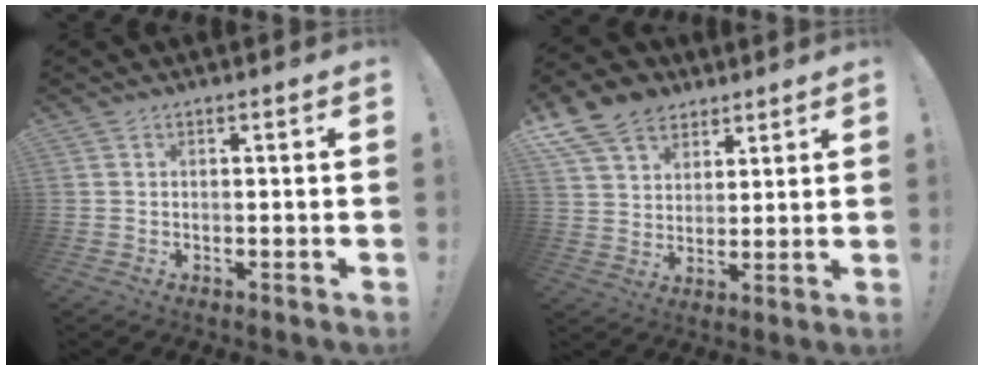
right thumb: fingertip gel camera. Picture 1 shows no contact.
{"total": 13.0, "force": [8.1, 9.0, 4.8], "torque": [-0.092, -0.042, 0.161]}